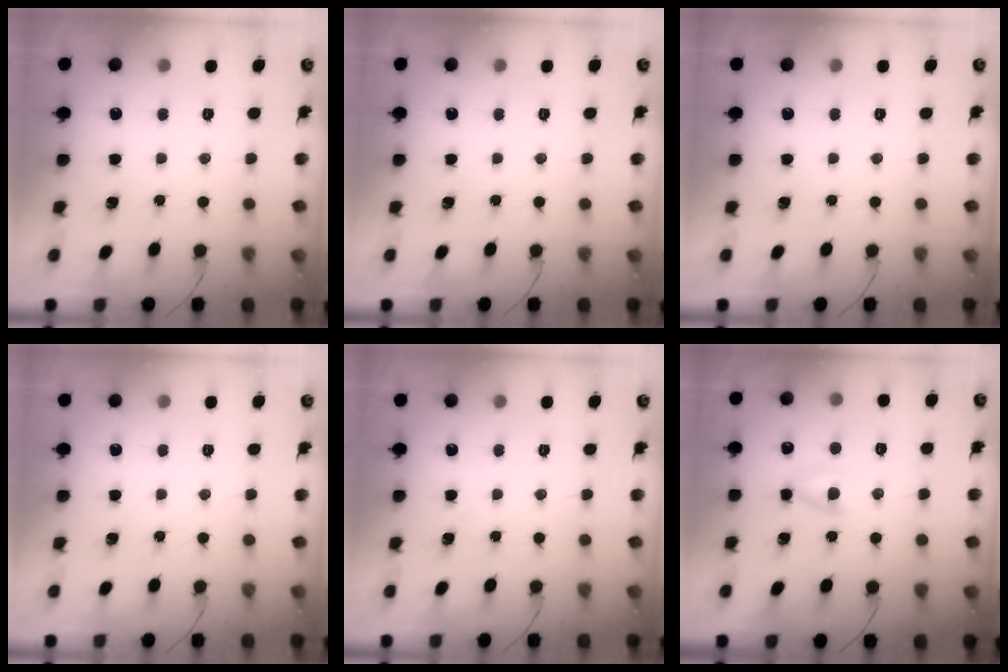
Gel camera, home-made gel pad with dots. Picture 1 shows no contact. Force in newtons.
{"total": 0.0}
{"total": 0.0}
{"total": 0.0}
{"total": 0.0}
{"total": 2.2, "press": 2.0, "slide": 0.9}